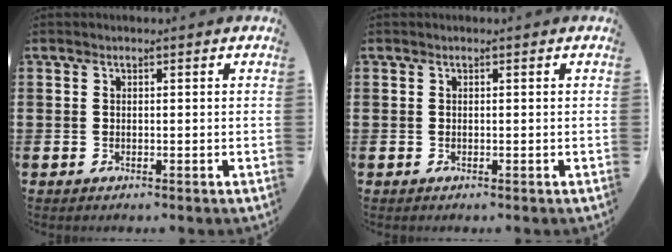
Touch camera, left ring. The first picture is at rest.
{"total": 0.0}